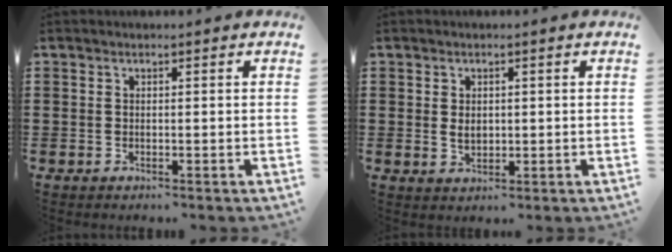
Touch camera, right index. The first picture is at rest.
{"total": 2.0, "force": [0.3, 1.5, 1.3], "torque": [-0.020, 0.005, 0.004]}